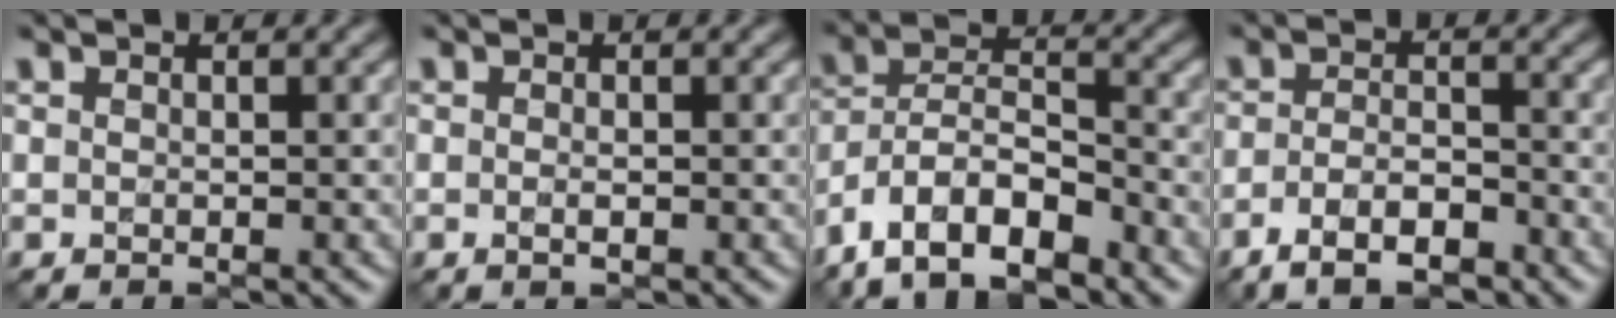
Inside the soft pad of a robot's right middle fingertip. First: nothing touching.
{"total": 0.9, "force": [-0.2, 0.3, 0.9], "torque": [-0.016, -0.004, -0.004]}
{"total": 10.2, "force": [-7.1, 4.3, 6.0], "torque": [-0.104, 0.003, -0.134]}
{"total": 4.5, "force": [-2.9, 1.6, 3.1], "torque": [-0.059, -0.002, -0.054]}